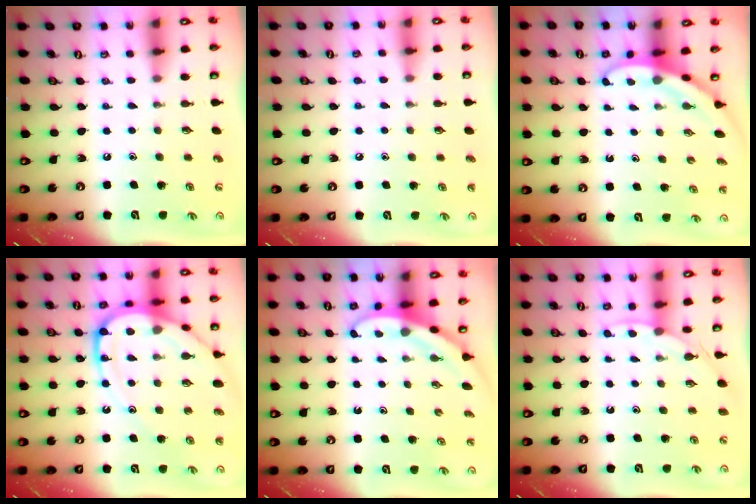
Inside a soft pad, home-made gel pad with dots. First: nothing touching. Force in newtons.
{"total": 3.9, "press": 3.7, "slide": 0.9}
{"total": 3.4, "press": 3.4, "slide": 0.2}
{"total": 16.5, "press": 16.4, "slide": 1.5}
{"total": 3.2, "press": 3.2, "slide": 0.1}
{"total": 2.9, "press": 2.9, "slide": 0.4}